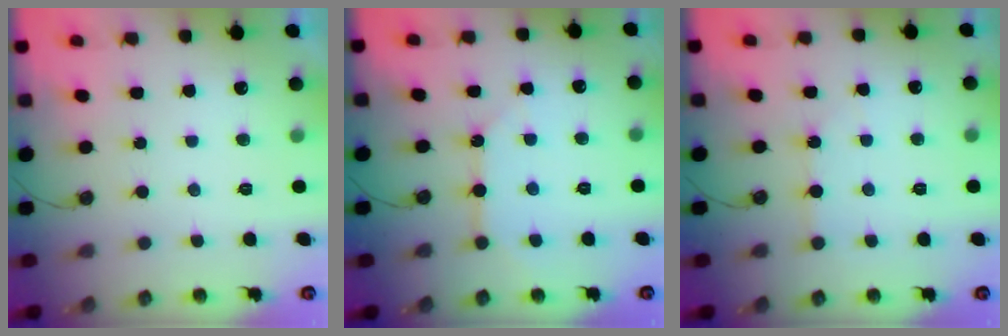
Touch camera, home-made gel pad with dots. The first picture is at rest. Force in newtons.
{"total": 8.2, "press": 8.2, "slide": 0.9}
{"total": 3.8, "press": 3.7, "slide": 0.5}